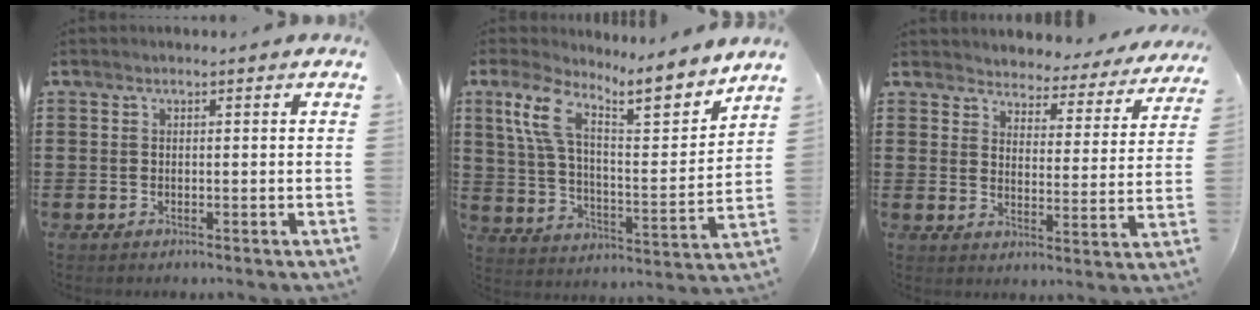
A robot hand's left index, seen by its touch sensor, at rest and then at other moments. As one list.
[{"total": 11.5, "force": [8.9, 2.3, 6.9], "torque": [-0.151, -0.053, 0.149]}, {"total": 3.5, "force": [3.4, 0.6, -0.2], "torque": [-0.021, -0.028, 0.055]}]